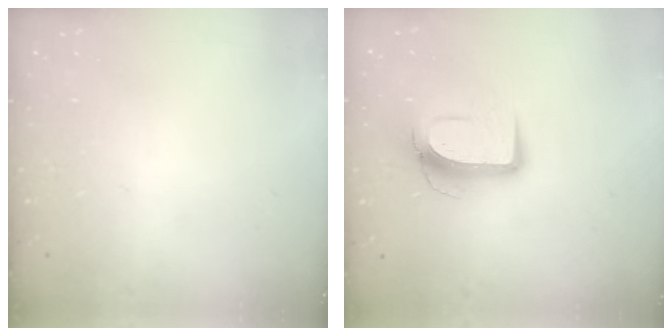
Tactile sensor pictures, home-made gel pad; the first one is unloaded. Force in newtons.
{"total": 10.2, "press": 10.2, "slide": 0.6}